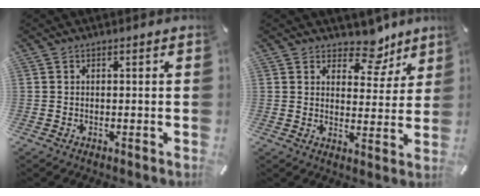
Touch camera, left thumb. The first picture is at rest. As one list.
[{"total": 9.1, "force": [7.0, 5.0, 3.1], "torque": [-0.029, -0.056, 0.119]}]